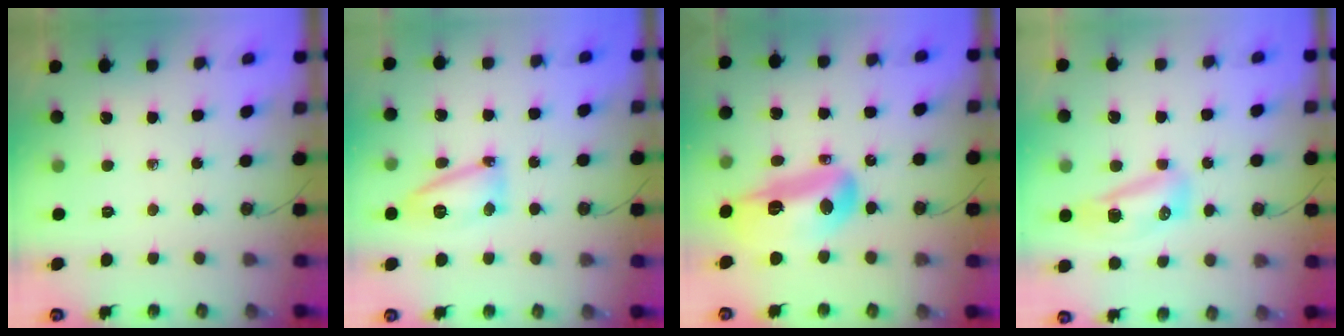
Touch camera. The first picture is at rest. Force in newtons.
{"total": 10.3, "press": 10.3, "slide": 0.7}
{"total": 28.0, "press": 22.4, "slide": 16.7}
{"total": 12.0, "press": 9.9, "slide": 6.8}